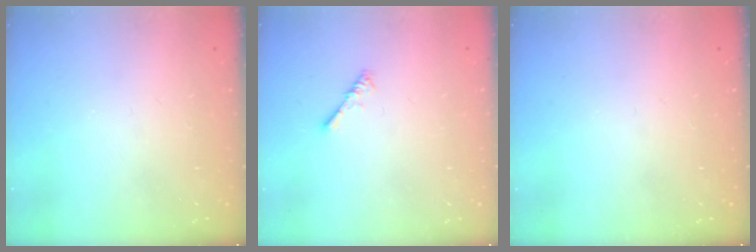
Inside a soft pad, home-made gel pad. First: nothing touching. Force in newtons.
{"total": 0.9, "press": 0.9, "slide": 0.3}
{"total": 0.0}